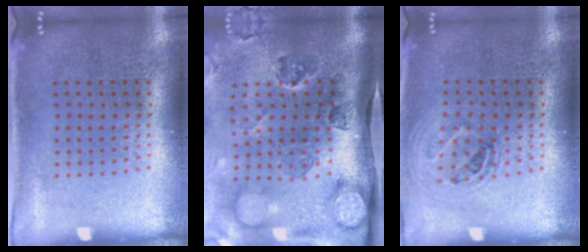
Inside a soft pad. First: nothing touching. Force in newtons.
{"total": 4.4, "press": 3.2, "slide": 3.1}
{"total": 1.1, "press": 1.0, "slide": 0.4}